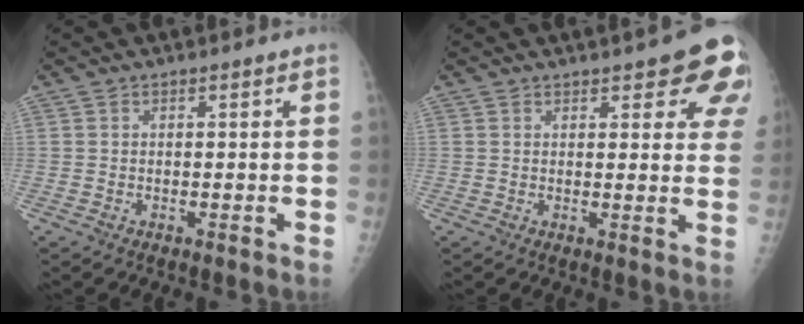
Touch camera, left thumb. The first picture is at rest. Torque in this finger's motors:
{"motor_torque": [-0.03, 0.30, -0.10, -0.37, 0.03]}